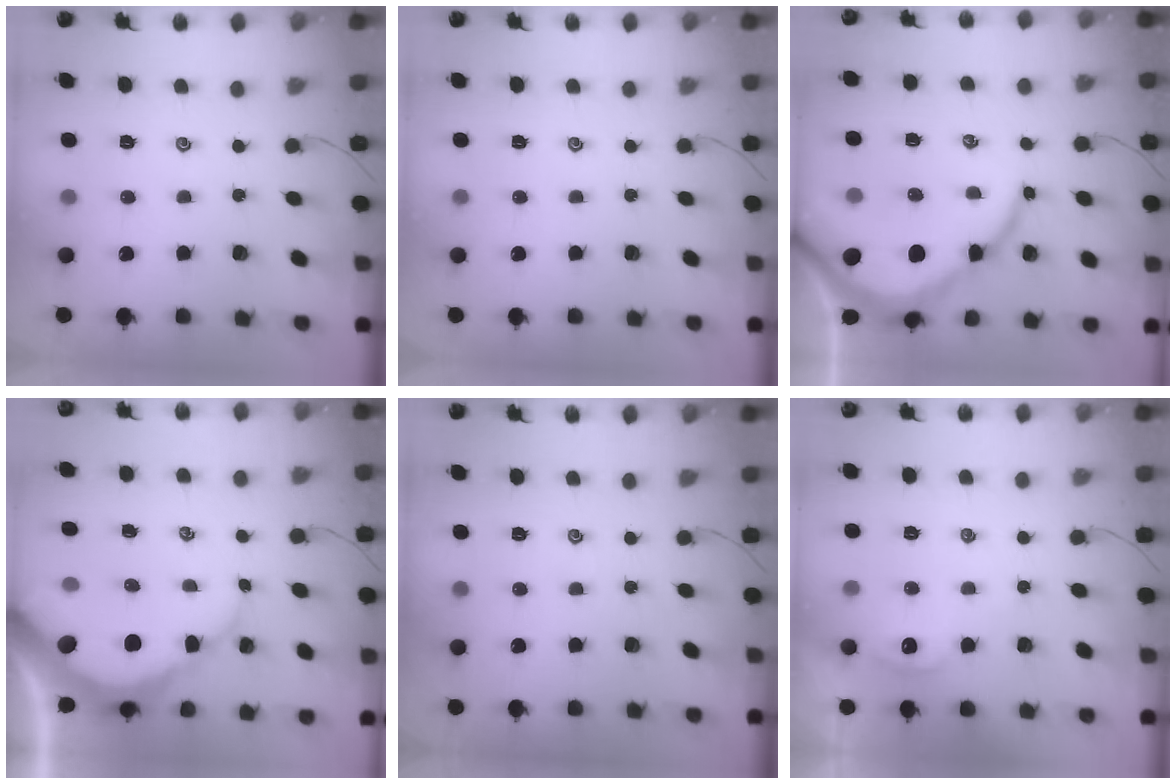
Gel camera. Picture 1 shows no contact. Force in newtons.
{"total": 0.0}
{"total": 12.2, "press": 12.1, "slide": 1.3}
{"total": 10.3, "press": 10.2, "slide": 1.3}
{"total": 0.0}
{"total": 2.5, "press": 2.5, "slide": 0.3}